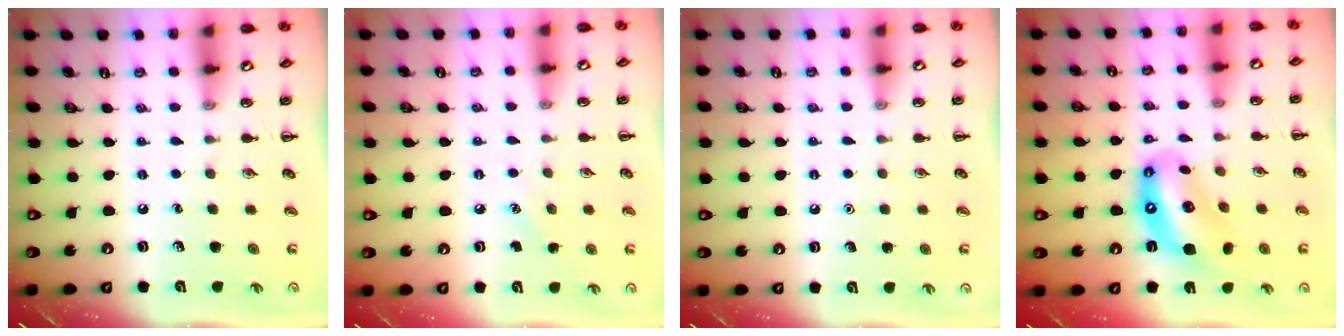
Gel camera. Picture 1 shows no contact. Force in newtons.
{"total": 5.2, "press": 5.0, "slide": 1.4}
{"total": 1.5, "press": 1.5, "slide": 0.1}
{"total": 12.4, "press": 12.0, "slide": 3.3}